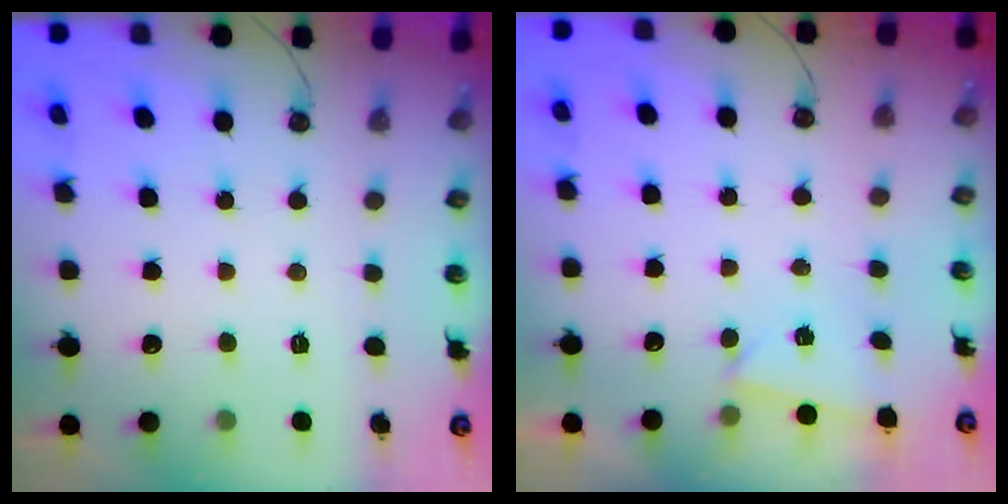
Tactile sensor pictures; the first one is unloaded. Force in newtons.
{"total": 1.0, "press": 0.9, "slide": 0.4}